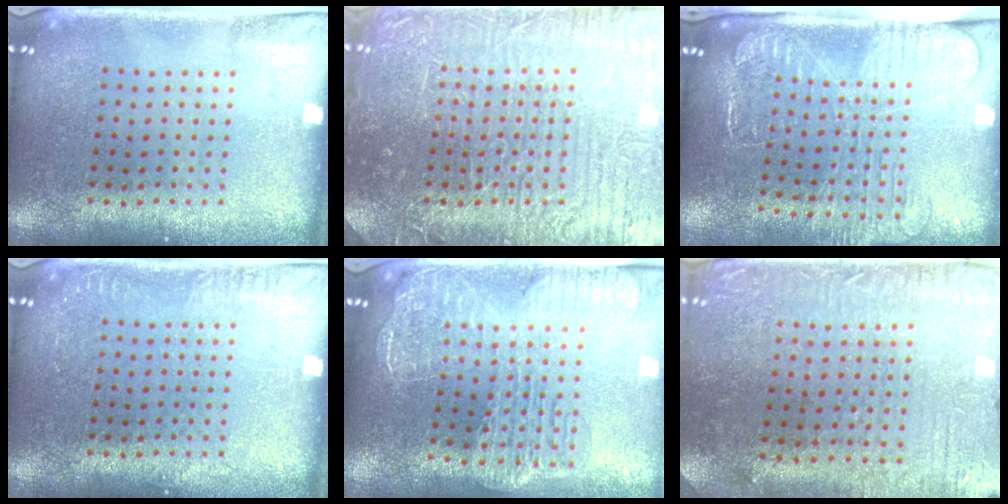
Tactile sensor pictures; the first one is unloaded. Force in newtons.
{"total": 5.3, "press": 5.2, "slide": 0.7}
{"total": 2.6, "press": 2.0, "slide": 1.6}
{"total": 0.8, "press": 0.8, "slide": 0.0}
{"total": 2.8, "press": 2.3, "slide": 1.5}
{"total": 0.7, "press": 0.6, "slide": 0.4}